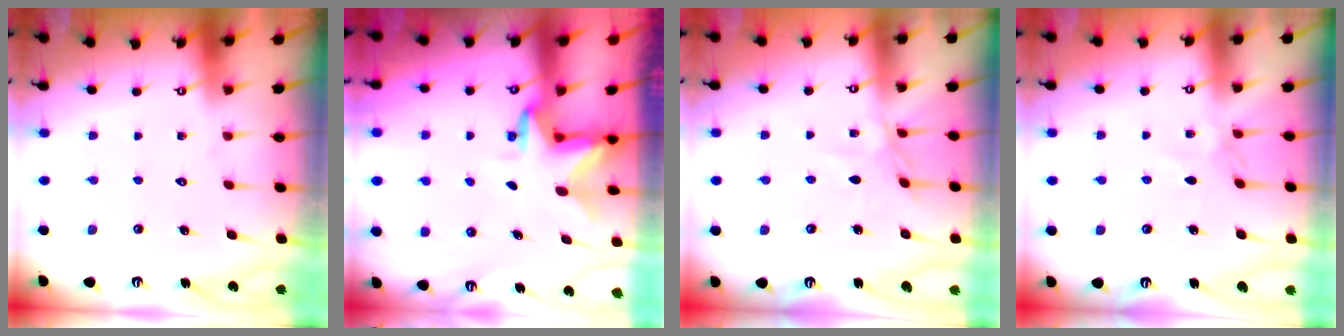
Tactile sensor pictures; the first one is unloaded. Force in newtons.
{"total": 2.9, "press": 2.9, "slide": 0.2}
{"total": 5.6, "press": 5.5, "slide": 0.7}
{"total": 1.9, "press": 1.9, "slide": 0.5}